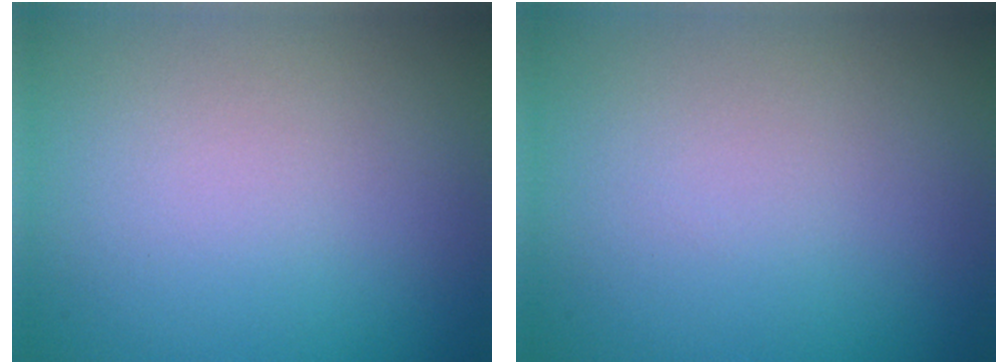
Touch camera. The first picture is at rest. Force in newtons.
{"total": 0.0}